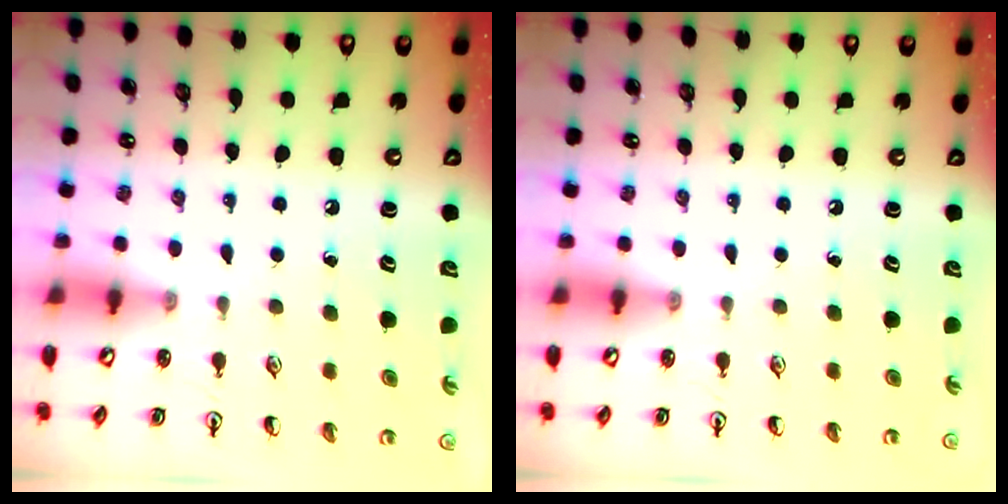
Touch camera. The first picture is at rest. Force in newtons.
{"total": 0.0}